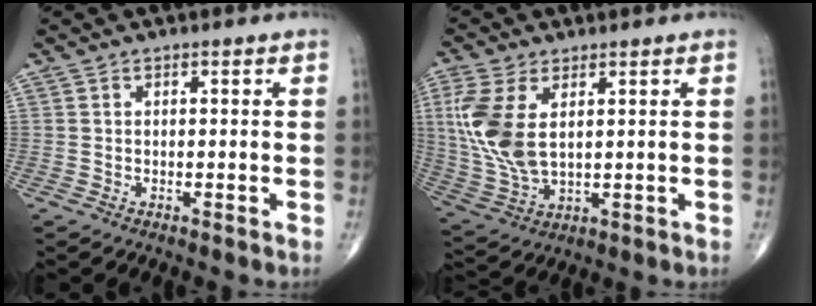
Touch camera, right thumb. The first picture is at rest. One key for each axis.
{"total": 12.1, "fx": 2.7, "fy": 6.4, "fz": 9.9, "tx": -0.233, "ty": -0.007, "tz": 0.064}